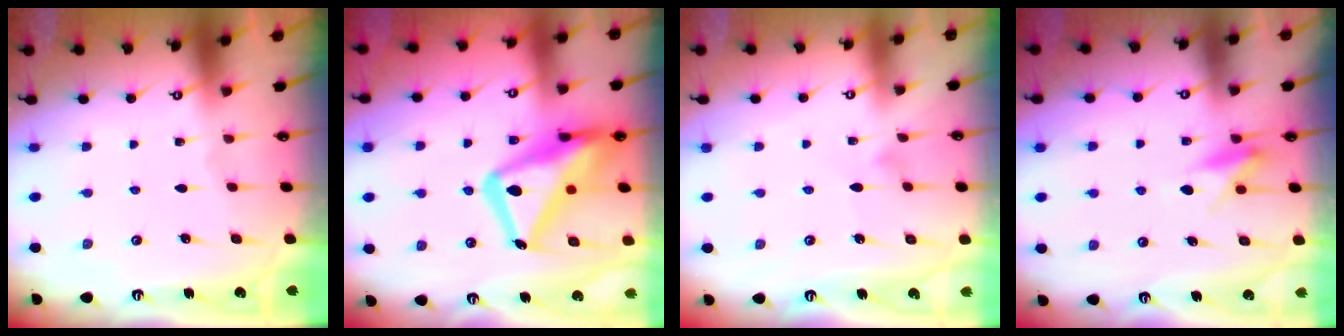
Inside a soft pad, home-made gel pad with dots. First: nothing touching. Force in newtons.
{"total": 20.9, "press": 20.8, "slide": 1.8}
{"total": 3.3, "press": 3.3, "slide": 0.1}
{"total": 6.5, "press": 6.5, "slide": 0.6}